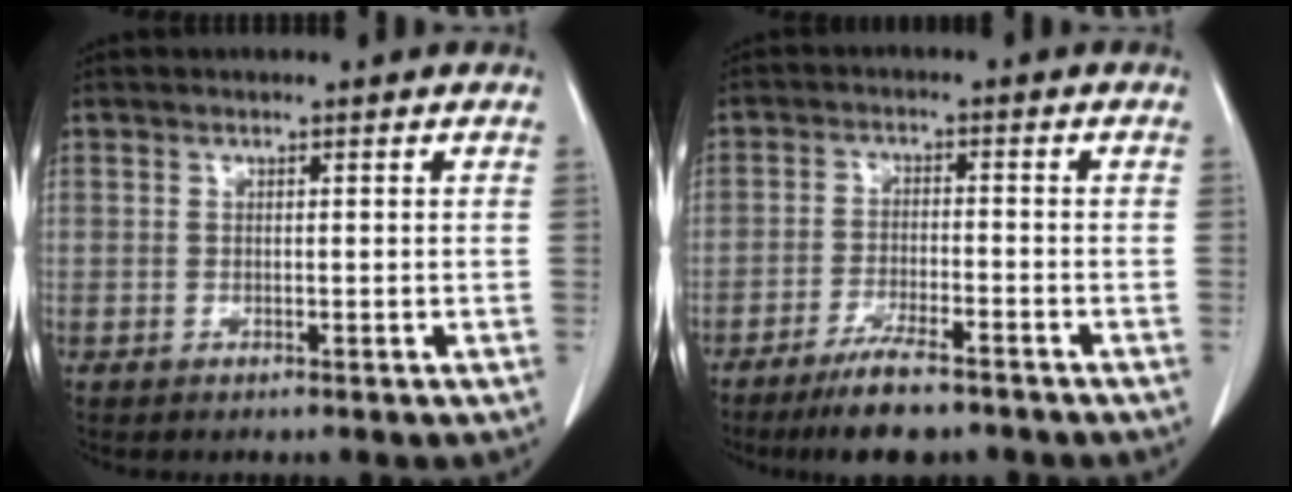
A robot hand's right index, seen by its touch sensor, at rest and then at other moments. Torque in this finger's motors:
{"motor_torque": [0.54, -0.51, 0.15, 0.09]}